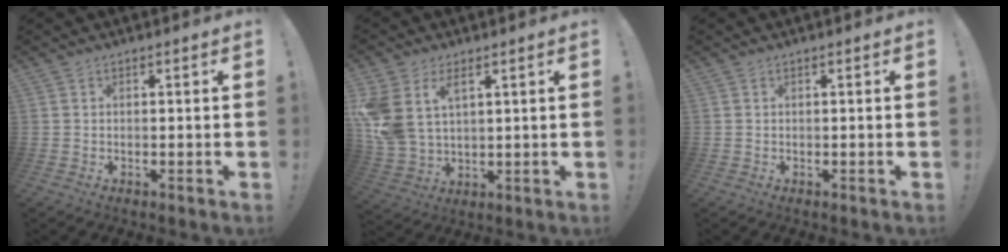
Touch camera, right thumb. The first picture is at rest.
{"total": 10.9, "force": [5.1, 7.1, 6.4], "torque": [-0.144, -0.025, 0.100]}
{"total": 0.0}